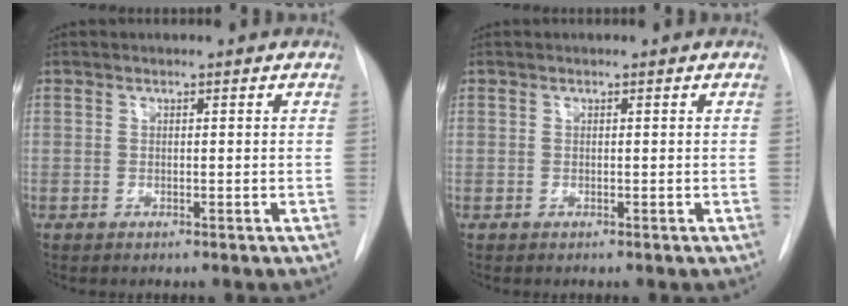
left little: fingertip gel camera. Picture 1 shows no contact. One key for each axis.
{"total": 0.0}